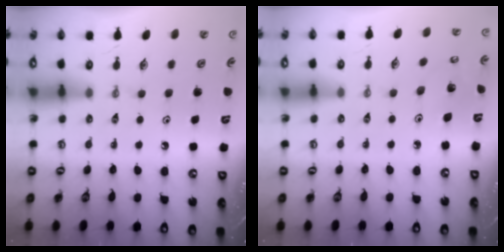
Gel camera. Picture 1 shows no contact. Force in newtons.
{"total": 3.8, "press": 3.8, "slide": 0.2}